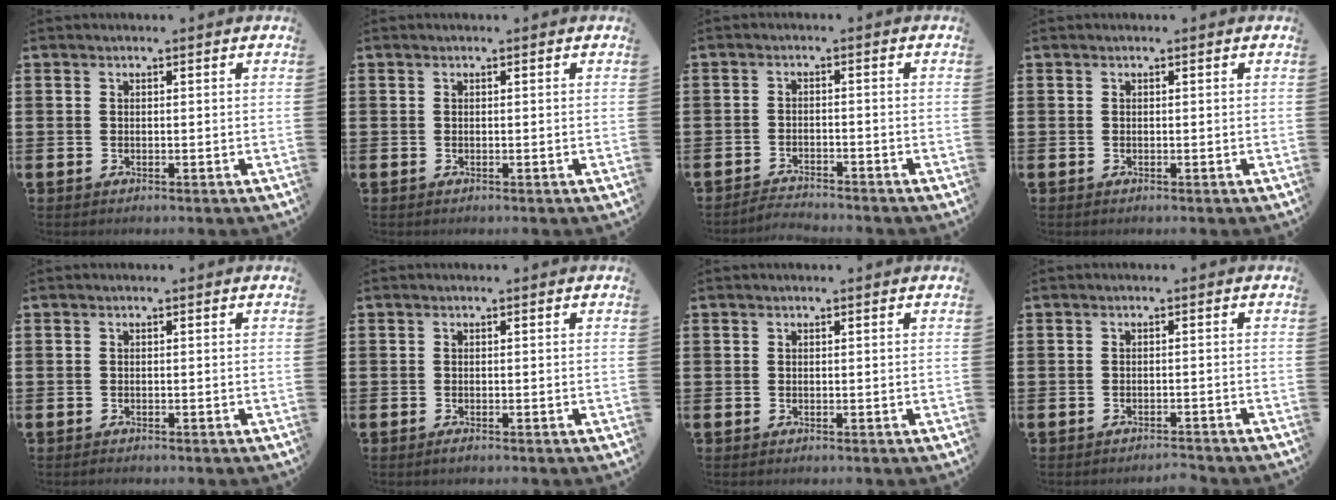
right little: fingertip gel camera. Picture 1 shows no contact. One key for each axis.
{"total": 0.0}
{"total": 2.1, "fx": -2.1, "fy": -0.1, "fz": -0.2, "tx": -0.003, "ty": 0.003, "tz": -0.047}
{"total": 0.0}
{"total": 0.0}
{"total": 0.5, "fx": -0.3, "fy": 0.1, "fz": 0.4, "tx": 0.000, "ty": -0.006, "tz": -0.007}
{"total": 0.0}
{"total": 1.3, "fx": -1.3, "fy": -0.1, "fz": 0.1, "tx": -0.004, "ty": 0.003, "tz": -0.026}